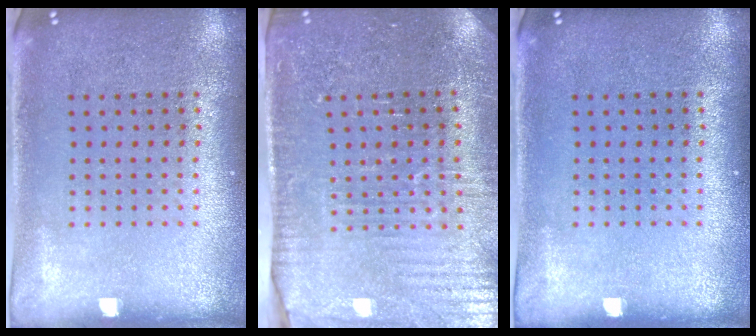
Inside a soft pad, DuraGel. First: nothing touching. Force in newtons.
{"total": 3.5, "press": 3.4, "slide": 0.5}
{"total": 0.0}